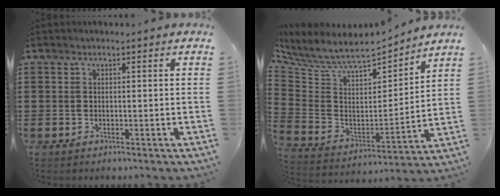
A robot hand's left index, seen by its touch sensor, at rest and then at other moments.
{"total": 7.6, "force": [6.6, 2.1, 3.3], "torque": [-0.096, -0.049, 0.111]}